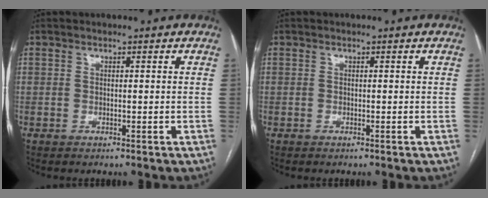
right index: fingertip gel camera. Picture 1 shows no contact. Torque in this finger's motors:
{"motor_torque": [0.18, 0.07, 0.00, 0.01]}